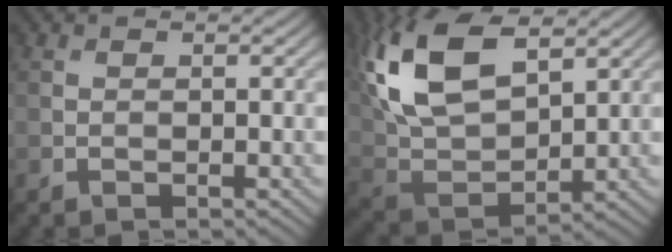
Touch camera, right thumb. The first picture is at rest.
{"total": 15.1, "force": [6.8, 7.8, 11.1], "torque": [-0.262, 0.013, 0.126]}